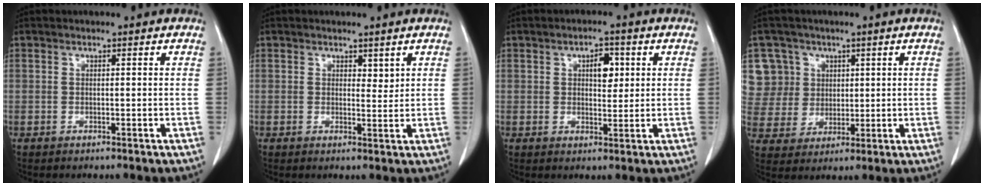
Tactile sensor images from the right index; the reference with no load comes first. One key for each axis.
{"total": 1.6, "fx": 1.1, "fy": 0.9, "fz": 0.9, "tx": -0.006, "ty": -0.008, "tz": 0.018}
{"total": 4.1, "fx": 1.3, "fy": 2.0, "fz": 3.3, "tx": -0.049, "ty": 0.005, "tz": 0.020}
{"total": 8.9, "fx": 3.7, "fy": 8.1, "fz": 0.3, "tx": -0.002, "ty": 0.022, "tz": 0.083}